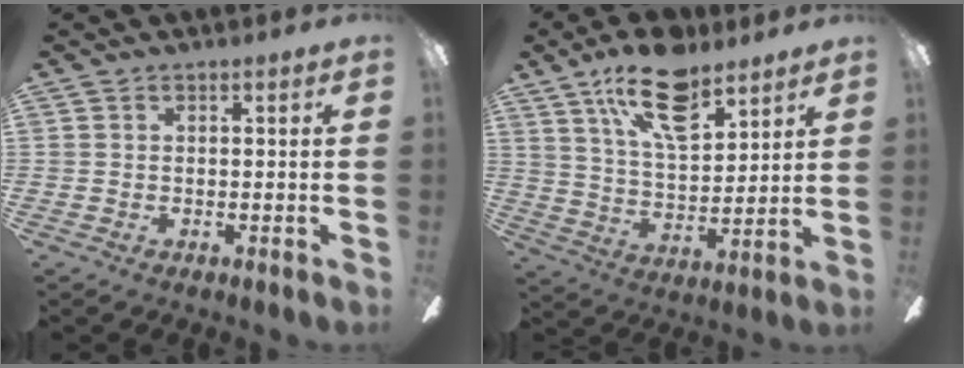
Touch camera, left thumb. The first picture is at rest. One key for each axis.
{"total": 16.7, "fx": 10.9, "fy": 7.4, "fz": 10.3, "tx": -0.173, "ty": -0.042, "tz": 0.187}